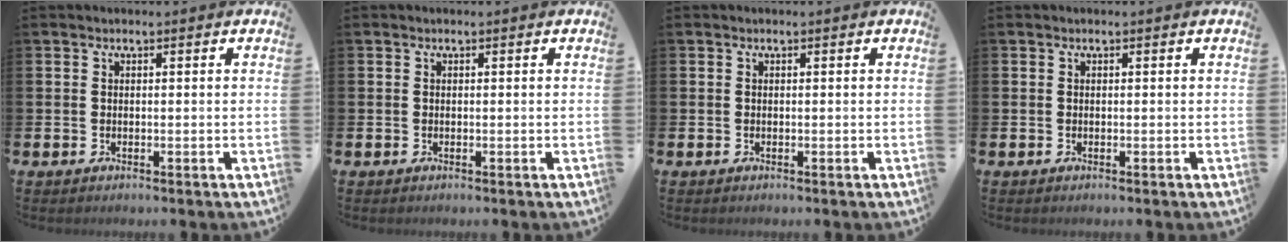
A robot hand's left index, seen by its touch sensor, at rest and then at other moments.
{"total": 0.0}
{"total": 0.0}
{"total": 0.0}